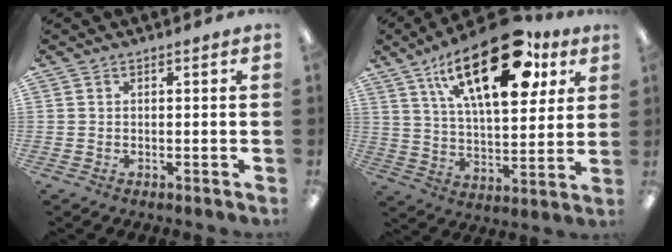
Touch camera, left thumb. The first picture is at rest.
{"total": 25.7, "force": [13.4, 11.4, 18.7], "torque": [-0.288, -0.050, 0.220]}